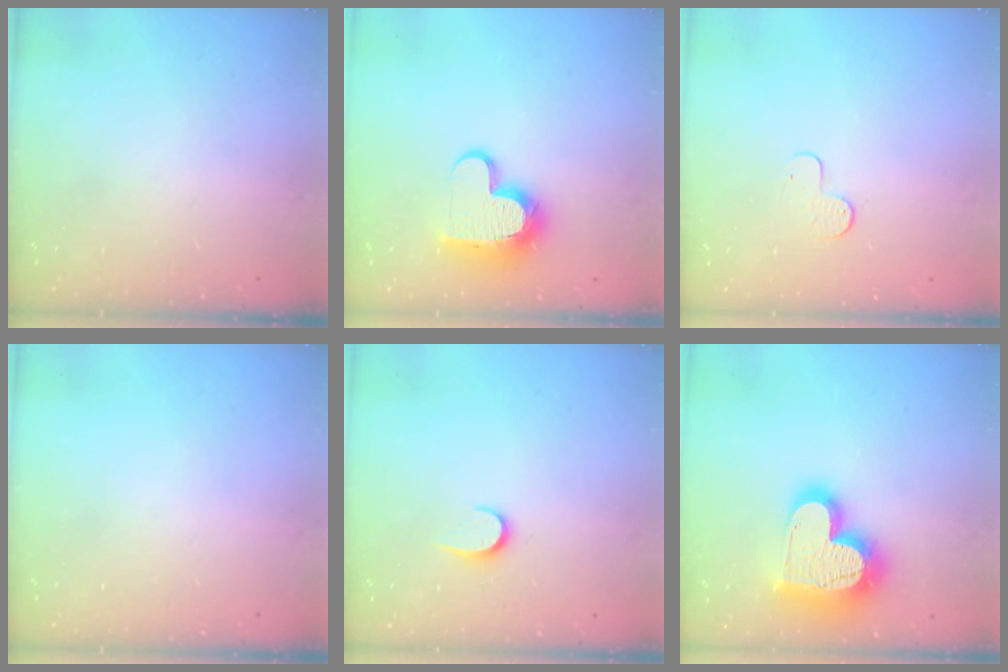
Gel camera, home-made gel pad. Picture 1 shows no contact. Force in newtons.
{"total": 13.0, "press": 13.0, "slide": 1.2}
{"total": 5.0, "press": 5.0, "slide": 0.4}
{"total": 0.0}
{"total": 5.0, "press": 5.0, "slide": 0.5}
{"total": 23.6, "press": 23.5, "slide": 2.1}